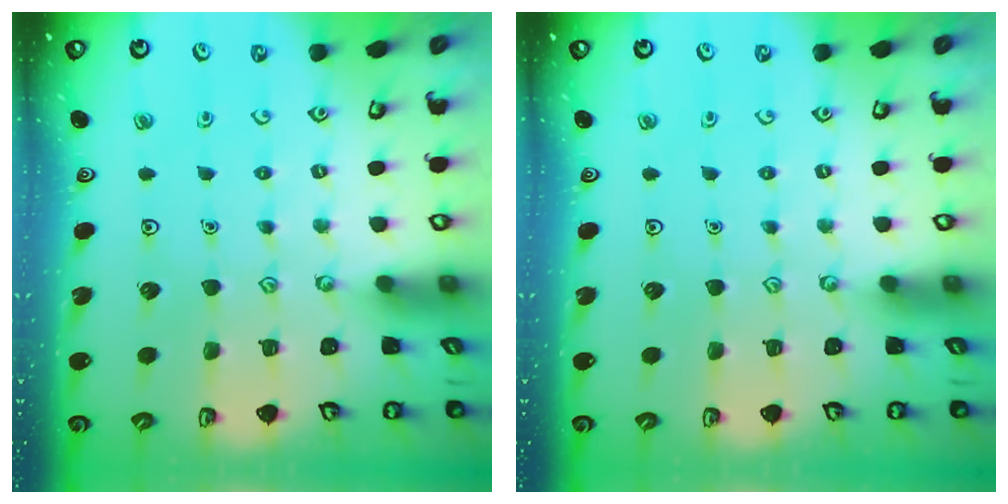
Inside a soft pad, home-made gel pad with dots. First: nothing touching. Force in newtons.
{"total": 0.0}